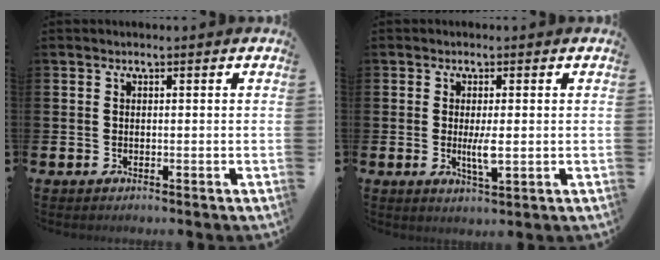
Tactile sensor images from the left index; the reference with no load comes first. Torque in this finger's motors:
{"motor_torque": [1.09, 0.24, 0.16, 0.08]}